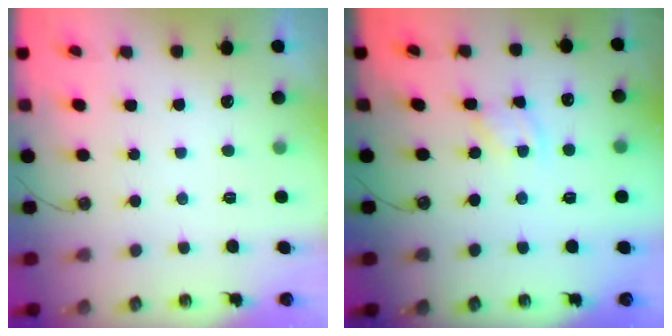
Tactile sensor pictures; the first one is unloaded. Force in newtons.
{"total": 2.4, "press": 2.4, "slide": 0.2}